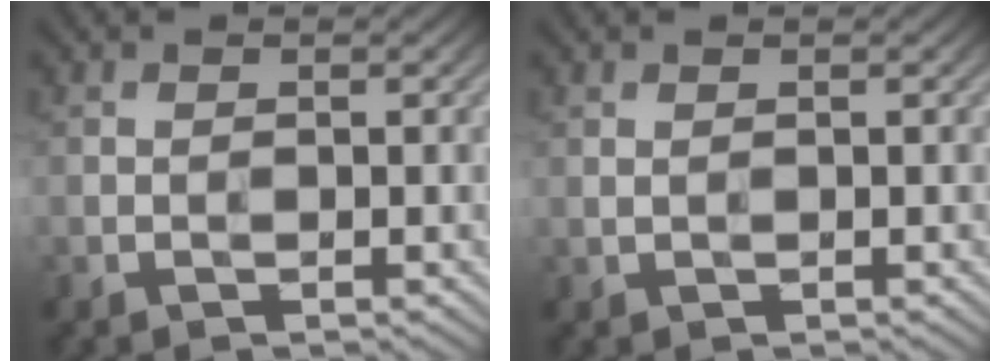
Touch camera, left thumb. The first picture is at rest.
{"total": 0.0}